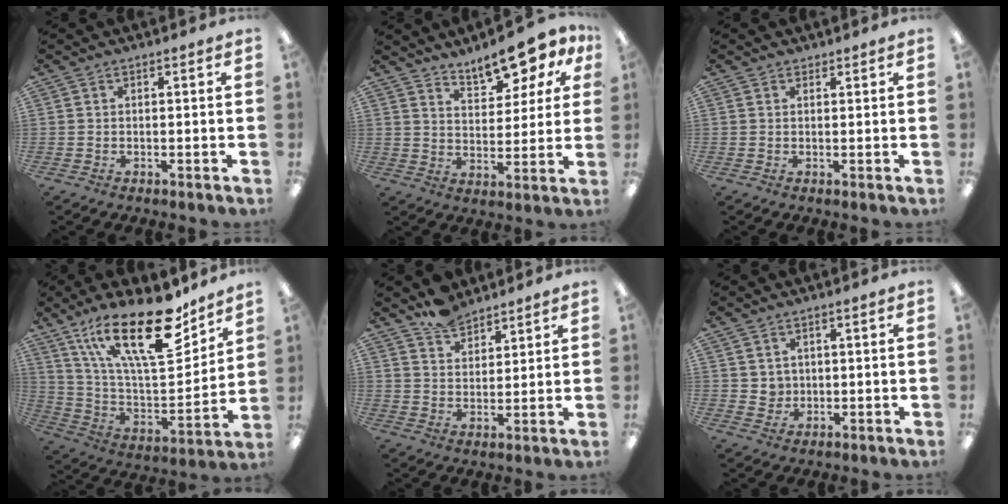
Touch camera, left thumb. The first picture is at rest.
{"total": 10.5, "force": [9.0, 3.6, 4.1], "torque": [-0.056, -0.061, 0.162]}
{"total": 0.9, "force": [0.9, 0.3, 0.0], "torque": [0.000, -0.001, 0.017]}
{"total": 25.2, "force": [15.9, 9.0, 17.4], "torque": [-0.299, -0.101, 0.270]}
{"total": 6.8, "force": [5.9, 2.9, 1.6], "torque": [-0.031, -0.035, 0.112]}
{"total": 2.9, "force": [1.5, 2.4, 0.0], "torque": [0.000, -0.003, 0.027]}